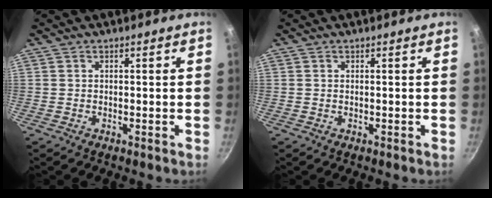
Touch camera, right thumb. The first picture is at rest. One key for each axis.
{"total": 0.0}